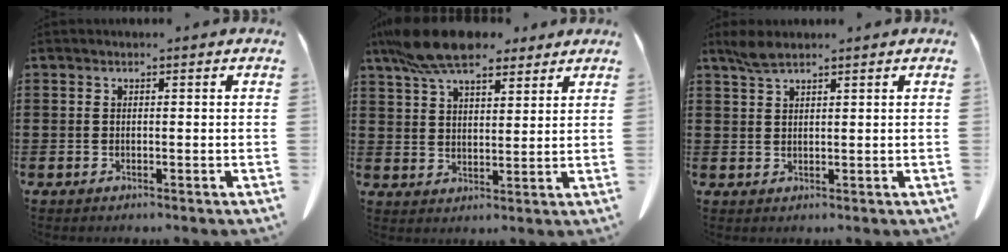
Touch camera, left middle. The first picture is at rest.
{"total": 10.2, "force": [8.1, 3.4, 5.2], "torque": [-0.118, -0.012, 0.151]}
{"total": 2.6, "force": [2.1, 0.5, 1.5], "torque": [-0.036, 0.001, 0.039]}